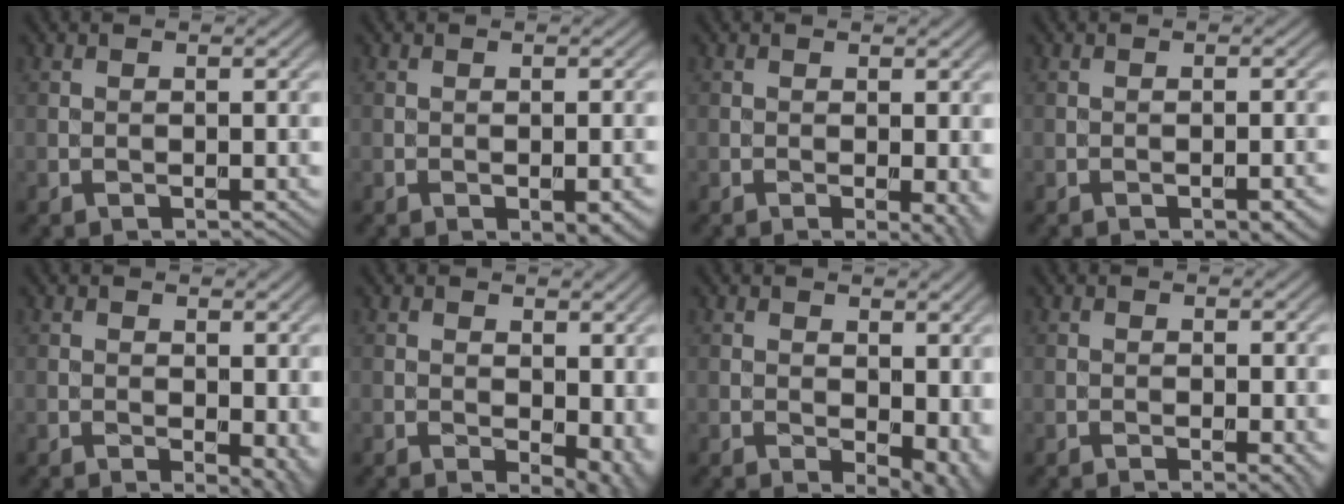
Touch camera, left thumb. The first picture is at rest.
{"total": 4.2, "force": [-2.1, 1.5, 3.4], "torque": [-0.044, -0.003, -0.022]}
{"total": 2.7, "force": [-0.4, 0.5, 2.6], "torque": [-0.035, -0.006, -0.007]}
{"total": 2.9, "force": [-1.7, 0.8, 2.2], "torque": [-0.030, 0.001, -0.021]}
{"total": 4.3, "force": [-0.5, 2.2, 3.7], "torque": [-0.042, -0.009, -0.002]}
{"total": 6.0, "force": [-0.2, 3.3, 5.0], "torque": [-0.059, -0.011, 0.004]}
{"total": 6.5, "force": [-0.2, 3.8, 5.3], "torque": [-0.063, -0.014, 0.007]}
{"total": 1.6, "force": [-0.5, 0.2, 1.6], "torque": [-0.021, -0.003, -0.008]}